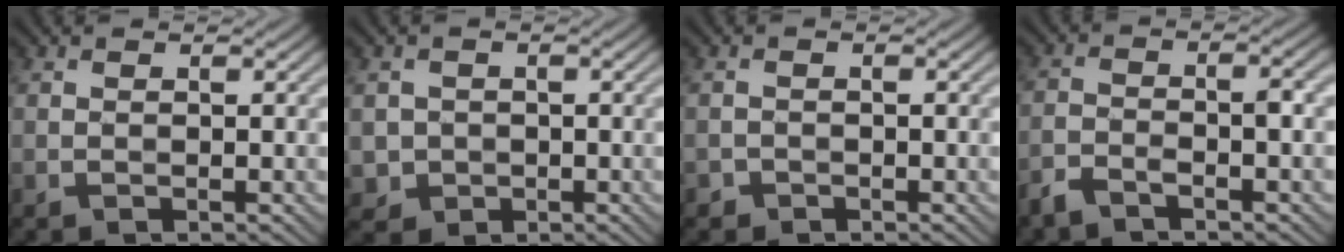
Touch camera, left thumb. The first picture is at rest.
{"total": 2.6, "force": [-0.4, 2.5, 0.4], "torque": [-0.013, -0.010, -0.008]}
{"total": 1.1, "force": [-0.8, 0.8, 0.1], "torque": [0.003, -0.001, -0.017]}
{"total": 4.1, "force": [-2.8, 0.8, 2.9], "torque": [-0.057, 0.000, -0.064]}